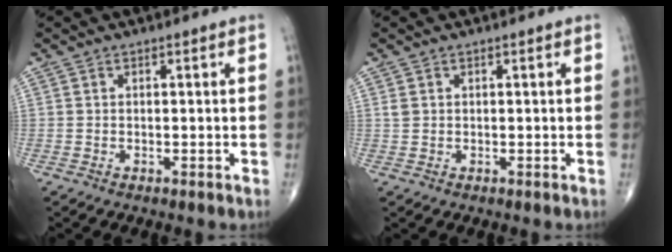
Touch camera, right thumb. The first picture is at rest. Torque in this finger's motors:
{"motor_torque": [-0.23, 0.09, 0.24, 0.11, 0.00]}